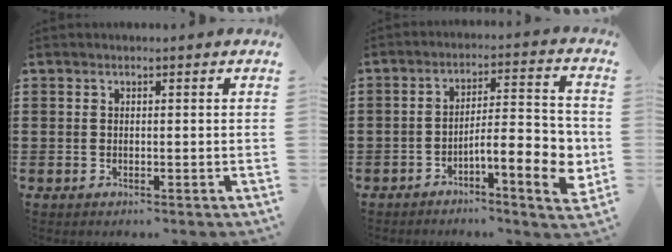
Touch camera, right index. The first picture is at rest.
{"total": 9.0, "force": [-3.1, 2.5, 8.1], "torque": [-0.110, -0.010, -0.054]}